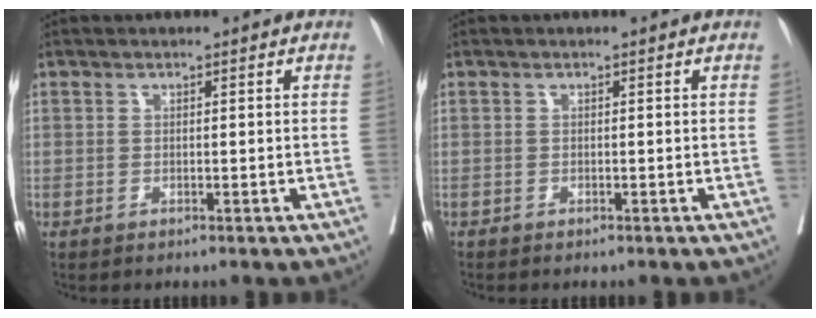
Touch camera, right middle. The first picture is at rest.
{"total": 0.0}